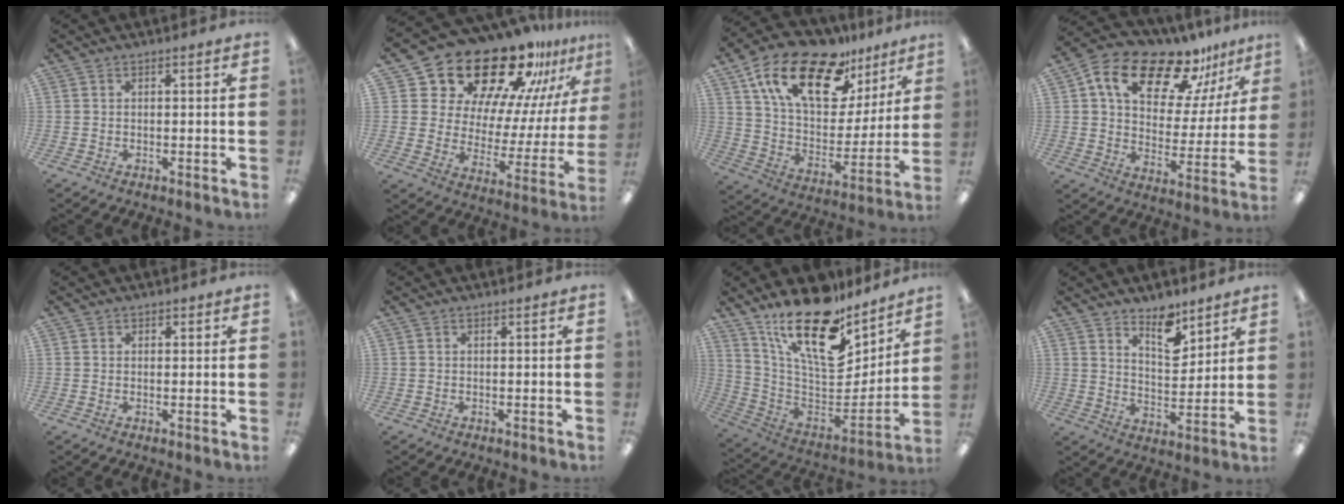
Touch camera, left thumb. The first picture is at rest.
{"total": 24.9, "force": [20.2, 11.1, 9.6], "torque": [-0.165, -0.150, 0.361]}
{"total": 22.3, "force": [14.1, 10.6, 13.6], "torque": [-0.242, -0.074, 0.248]}
{"total": 18.3, "force": [12.6, 9.3, 9.4], "torque": [-0.164, -0.079, 0.217]}
{"total": 0.9, "force": [0.4, 0.8, 0.0], "torque": [0.007, 0.000, 0.006]}
{"total": 0.0}
{"total": 23.6, "force": [16.5, 9.0, 14.3], "torque": [-0.231, -0.121, 0.290]}
{"total": 9.4, "force": [7.3, 4.0, 4.3], "torque": [-0.051, -0.050, 0.124]}